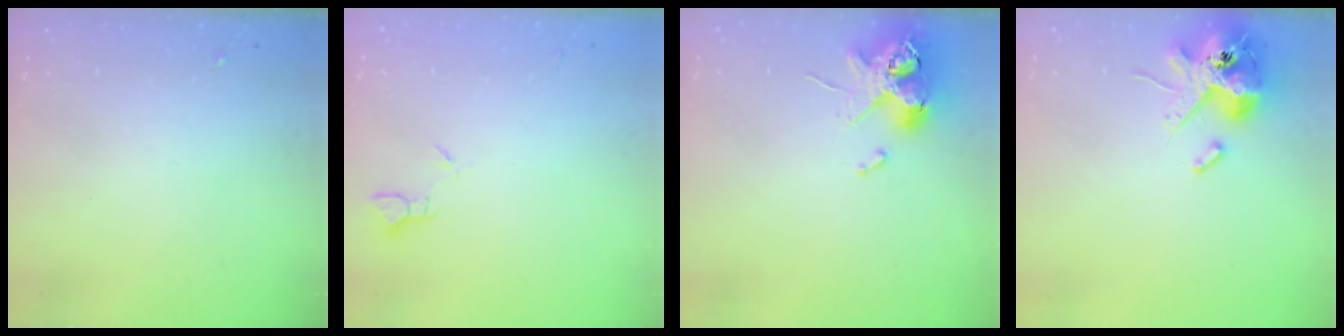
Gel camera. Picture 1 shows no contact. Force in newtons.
{"total": 2.0, "press": 2.0, "slide": 0.1}
{"total": 11.7, "press": 11.5, "slide": 1.7}
{"total": 14.9, "press": 14.7, "slide": 2.3}